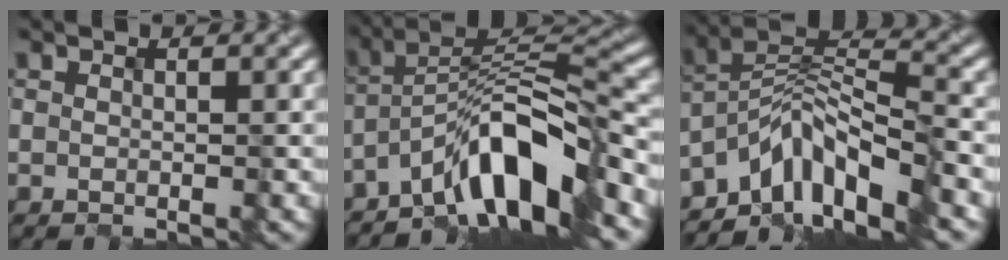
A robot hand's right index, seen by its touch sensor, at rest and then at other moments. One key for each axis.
{"total": 8.4, "fx": -5.7, "fy": 2.0, "fz": 5.9, "tx": -0.089, "ty": 0.018, "tz": -0.105}
{"total": 7.0, "fx": -5.3, "fy": 2.1, "fz": 4.1, "tx": -0.053, "ty": 0.008, "tz": -0.103}